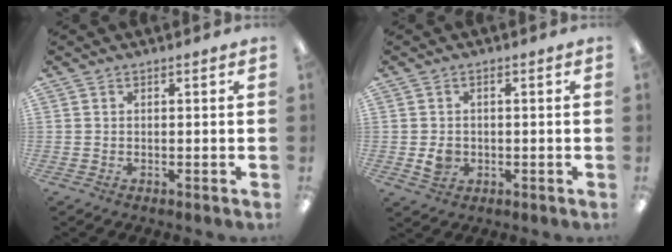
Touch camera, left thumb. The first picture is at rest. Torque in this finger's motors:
{"motor_torque": [-0.05, 0.05, 0.21, -0.24, 0.00]}